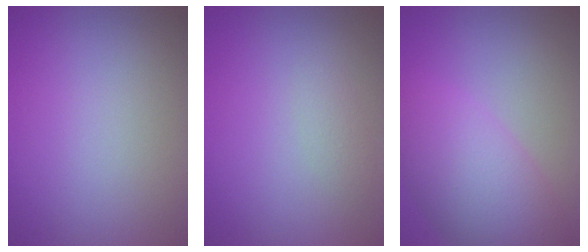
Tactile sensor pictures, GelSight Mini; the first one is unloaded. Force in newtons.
{"total": 1.0, "press": 1.0, "slide": 0.0}
{"total": 6.5, "press": 6.5, "slide": 0.2}